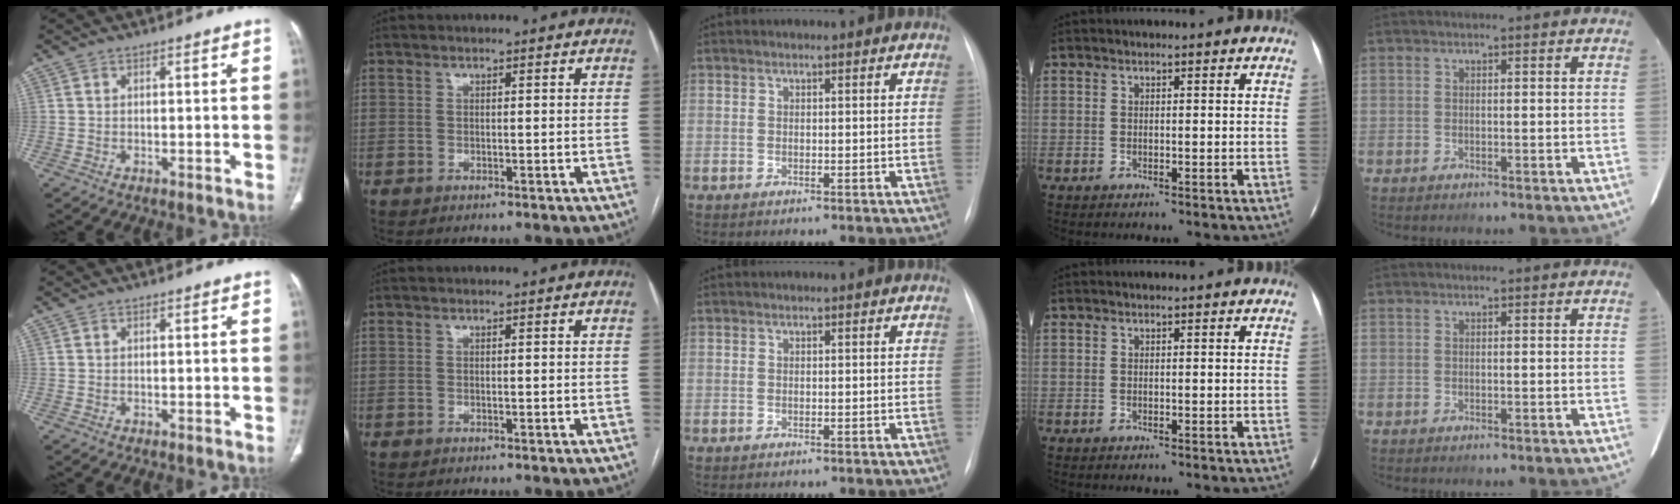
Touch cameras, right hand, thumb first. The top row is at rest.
{}